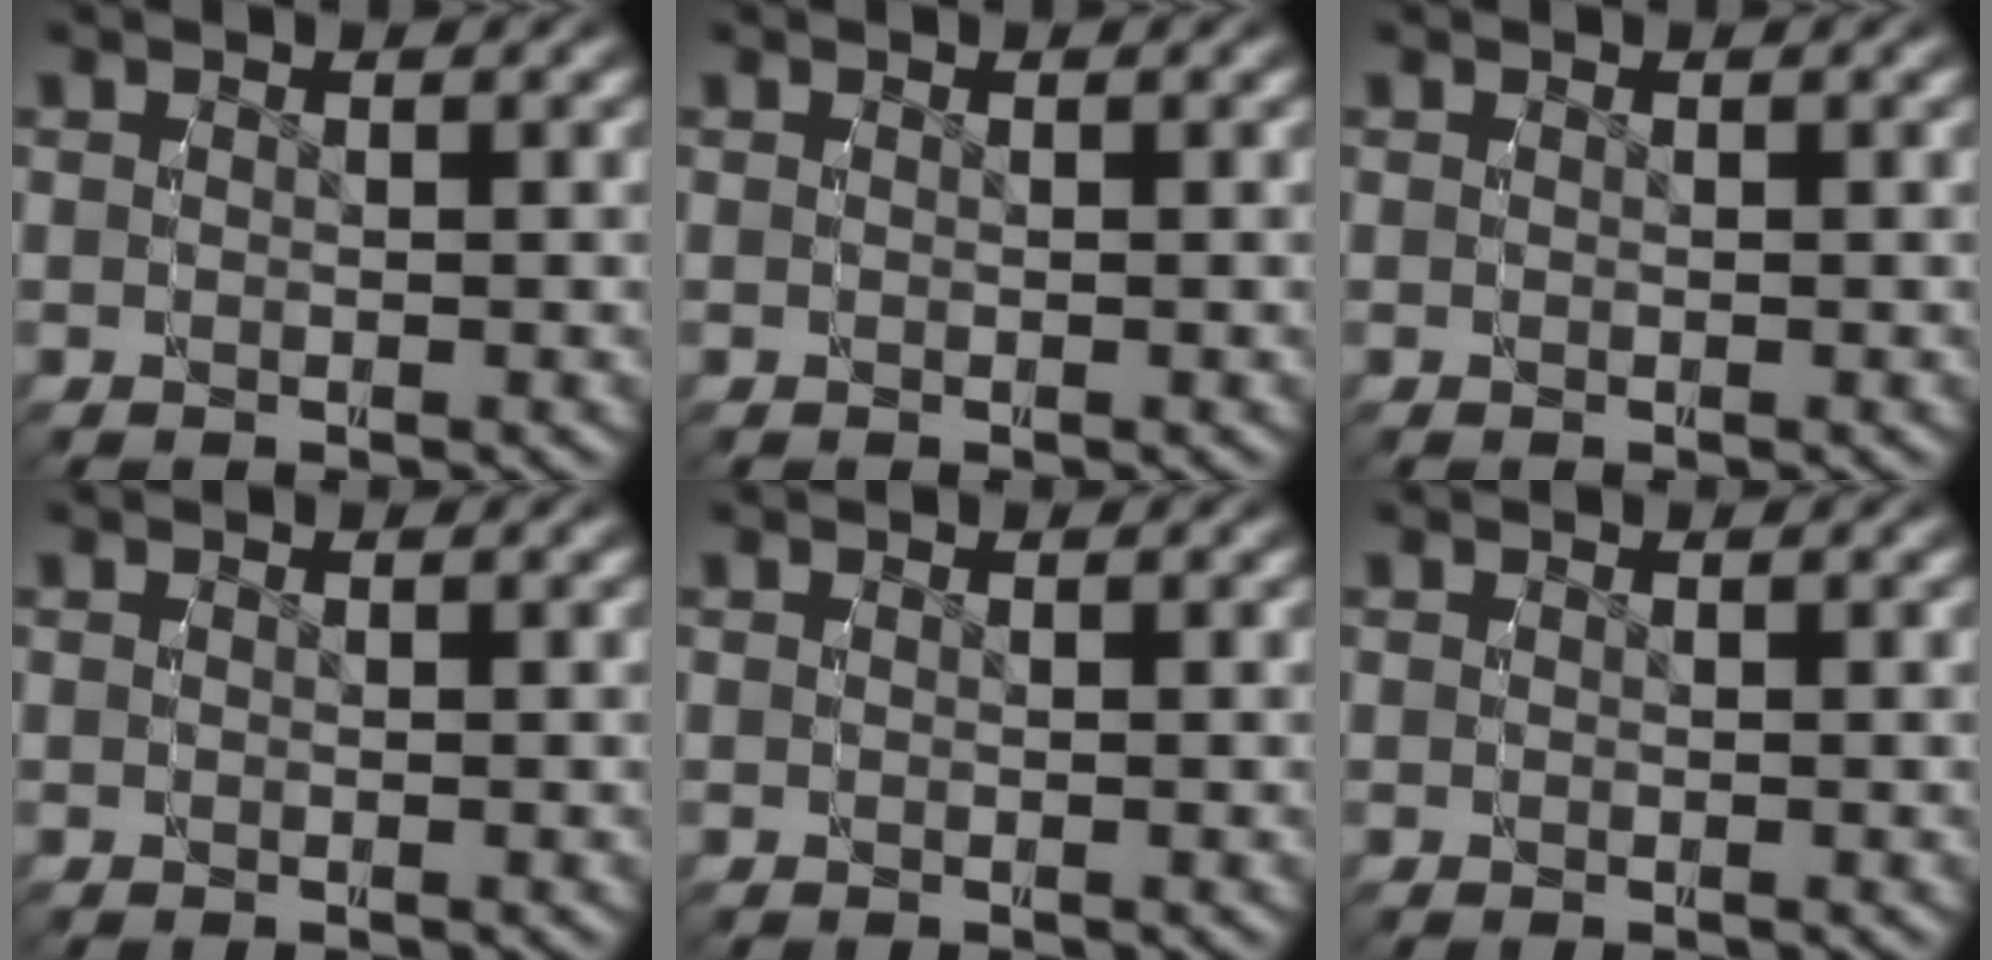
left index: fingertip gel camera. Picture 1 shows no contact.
{"total": 0.0}
{"total": 0.0}
{"total": 0.0}
{"total": 0.0}
{"total": 0.0}